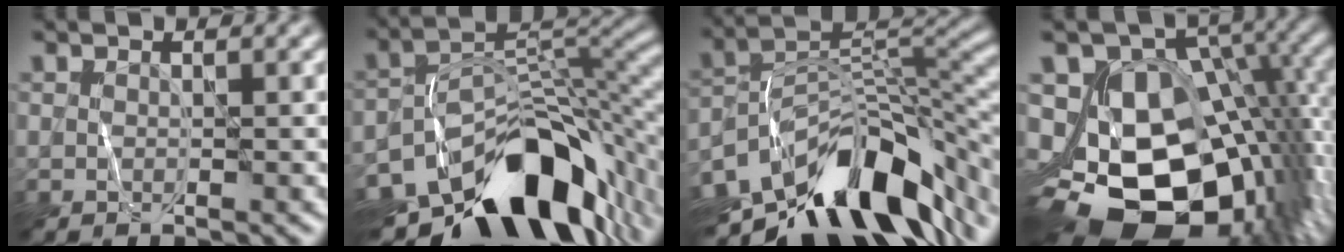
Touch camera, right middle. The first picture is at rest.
{"total": 14.1, "force": [-8.6, 7.0, 8.8], "torque": [-0.134, 0.006, -0.143]}
{"total": 13.1, "force": [-7.5, 6.3, 8.7], "torque": [-0.141, 0.017, -0.137]}
{"total": 15.8, "force": [-3.2, 11.3, 10.6], "torque": [-0.158, -0.015, -0.037]}